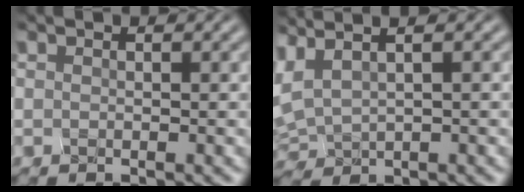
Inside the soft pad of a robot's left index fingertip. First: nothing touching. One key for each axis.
{"total": 2.8, "fx": 2.4, "fy": 0.5, "fz": 1.2, "tx": -0.056, "ty": 0.027, "tz": 0.064}